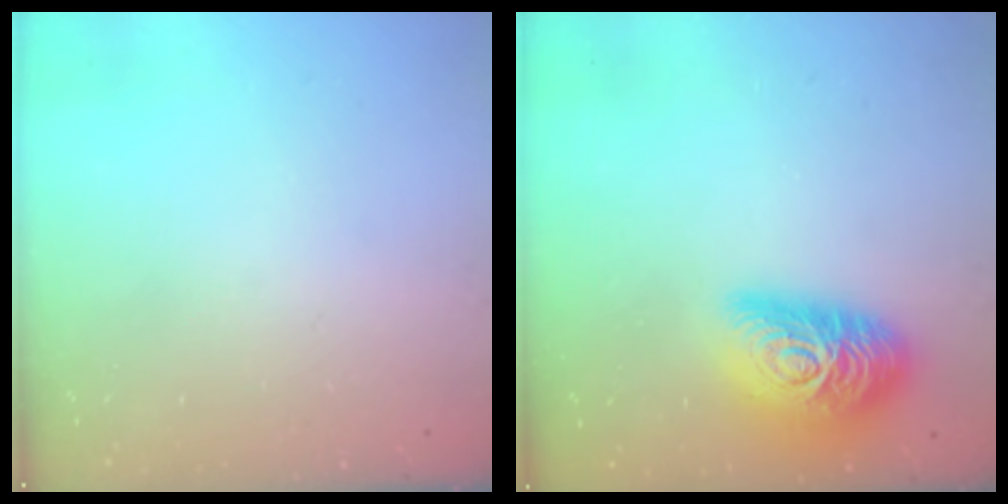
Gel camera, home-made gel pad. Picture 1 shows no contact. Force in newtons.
{"total": 18.2, "press": 18.1, "slide": 1.1}